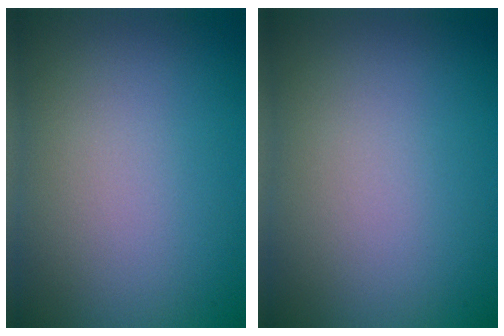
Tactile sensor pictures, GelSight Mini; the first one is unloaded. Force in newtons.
{"total": 0.0}